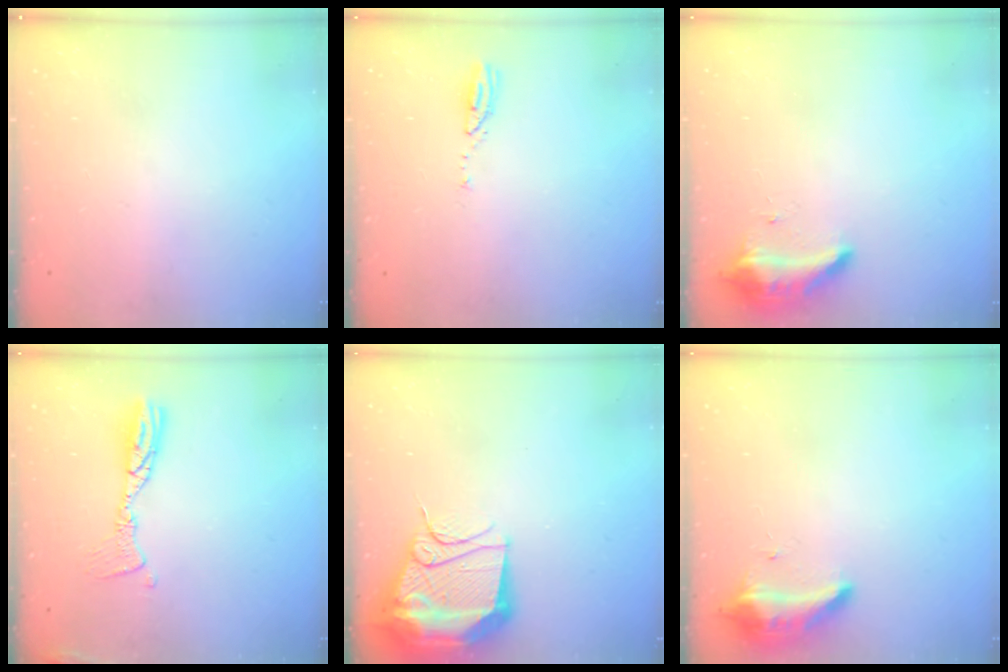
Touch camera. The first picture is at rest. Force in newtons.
{"total": 3.7, "press": 3.7, "slide": 0.3}
{"total": 9.1, "press": 8.7, "slide": 2.6}
{"total": 10.8, "press": 10.8, "slide": 1.1}
{"total": 17.7, "press": 17.4, "slide": 3.4}
{"total": 8.2, "press": 8.2, "slide": 0.4}